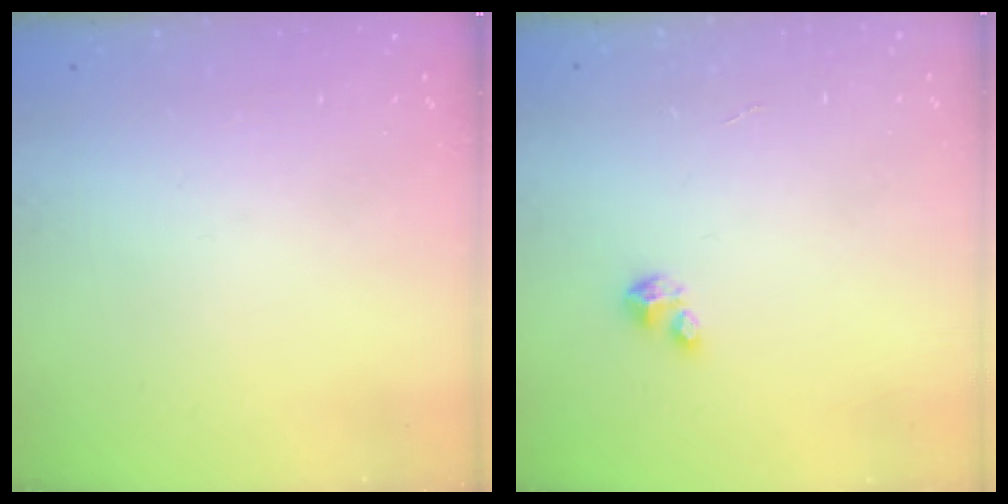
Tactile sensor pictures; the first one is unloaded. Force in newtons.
{"total": 2.0, "press": 2.0, "slide": 0.2}